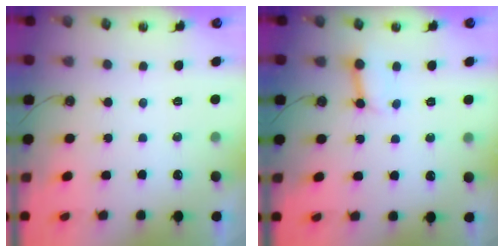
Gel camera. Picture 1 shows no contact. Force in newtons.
{"total": 3.7, "press": 3.7, "slide": 0.5}